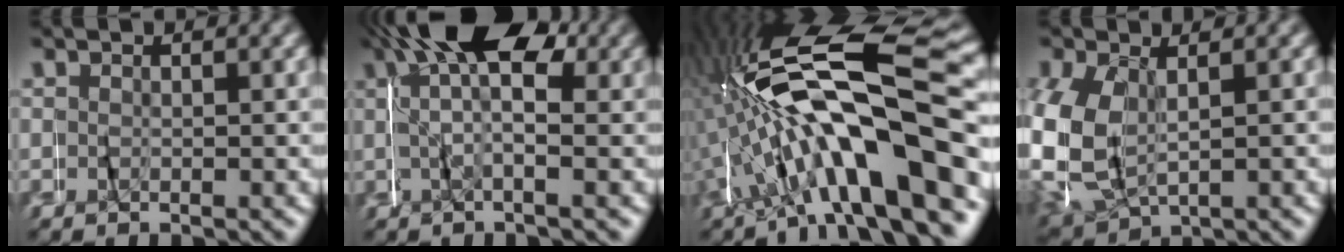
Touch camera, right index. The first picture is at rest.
{"total": 7.6, "force": [2.9, 3.0, 6.4], "torque": [-0.115, 0.018, 0.032]}
{"total": 13.9, "force": [-0.1, 5.4, 12.8], "torque": [-0.248, 0.004, 0.005]}
{"total": 8.1, "force": [0.2, 6.7, 4.4], "torque": [-0.140, -0.014, 0.008]}